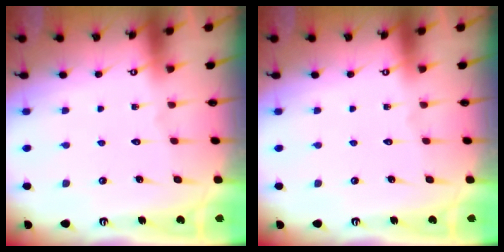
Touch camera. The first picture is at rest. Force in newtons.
{"total": 0.0}